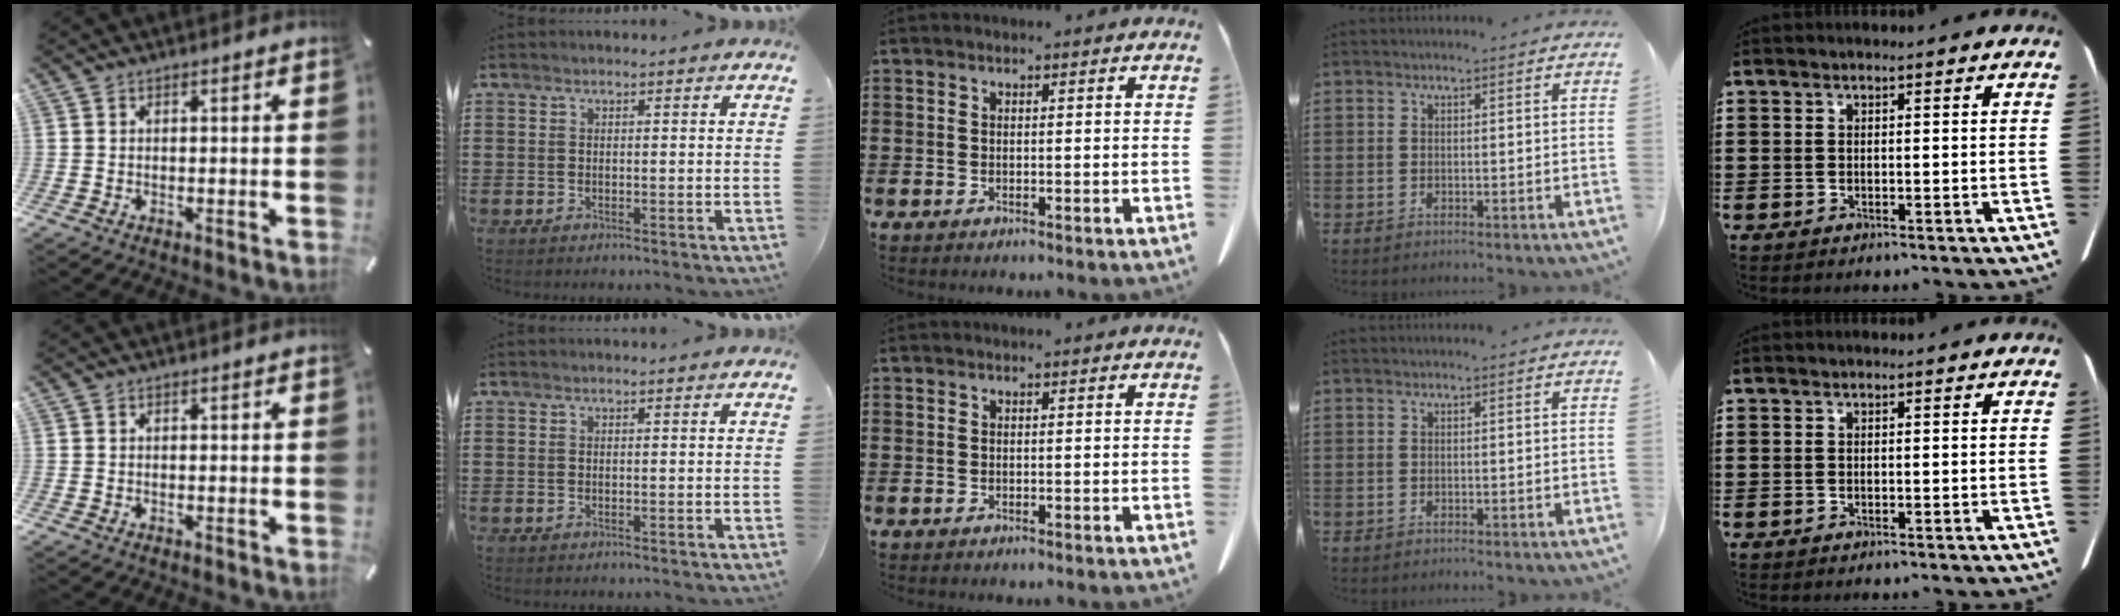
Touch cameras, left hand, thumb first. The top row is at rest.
{}